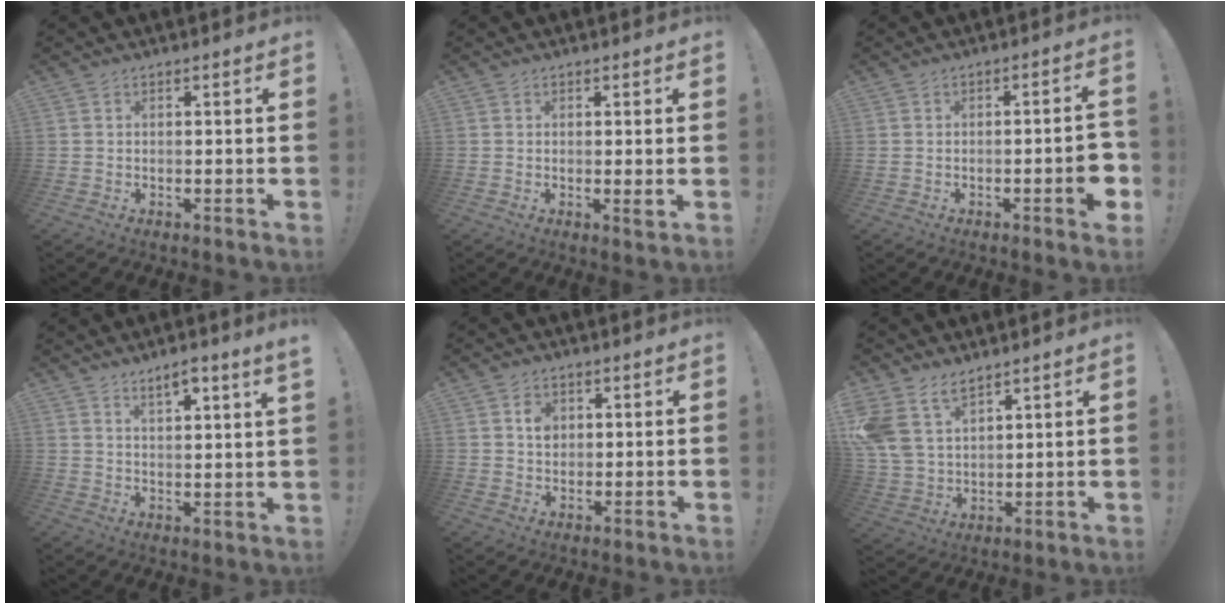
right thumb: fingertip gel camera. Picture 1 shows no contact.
{"total": 1.8, "force": [0.5, 0.1, 1.7], "torque": [-0.012, -0.009, 0.005]}
{"total": 6.6, "force": [-1.7, 1.2, 6.3], "torque": [-0.077, 0.000, -0.026]}
{"total": 5.0, "force": [3.7, -0.1, 3.4], "torque": [-0.050, -0.019, 0.058]}
{"total": 4.3, "force": [1.1, 3.6, 2.1], "torque": [-0.021, -0.001, 0.015]}
{"total": 11.3, "force": [7.8, 6.7, 4.7], "torque": [-0.105, -0.043, 0.158]}